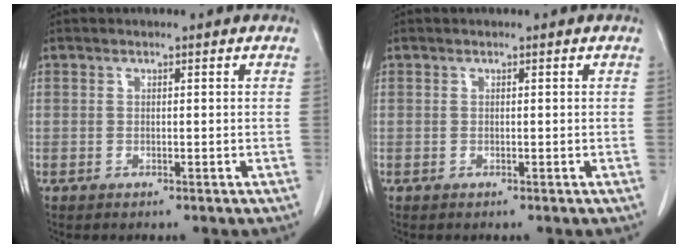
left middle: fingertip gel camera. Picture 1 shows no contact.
{"total": 0.0}